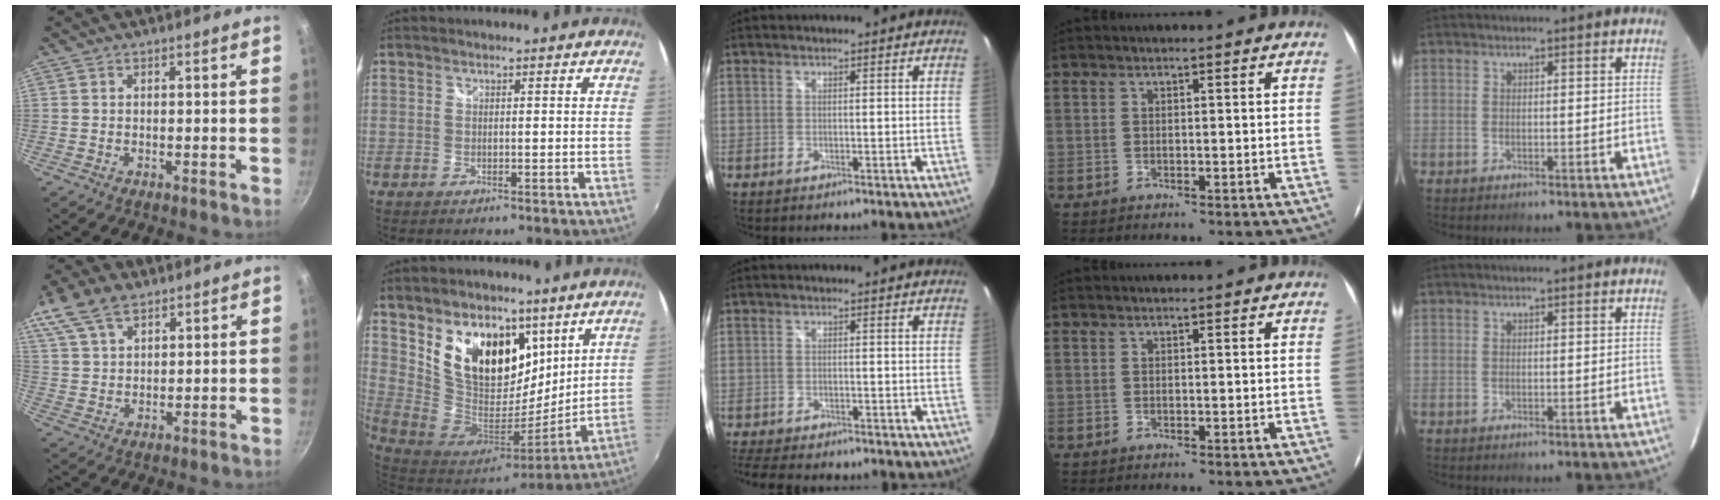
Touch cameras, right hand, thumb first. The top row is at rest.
{"thumb": {"total": 12.6, "force": [7.9, 6.9, 7.1], "torque": [-0.148, 0.013, 0.153]}, "index": {"total": 19.1, "force": [10.0, 11.8, 11.1], "torque": [-0.216, 0.000, 0.191]}, "middle": {"total": 9.9, "force": [-8.5, 2.7, 4.2], "torque": [-0.102, -0.026, -0.134]}}